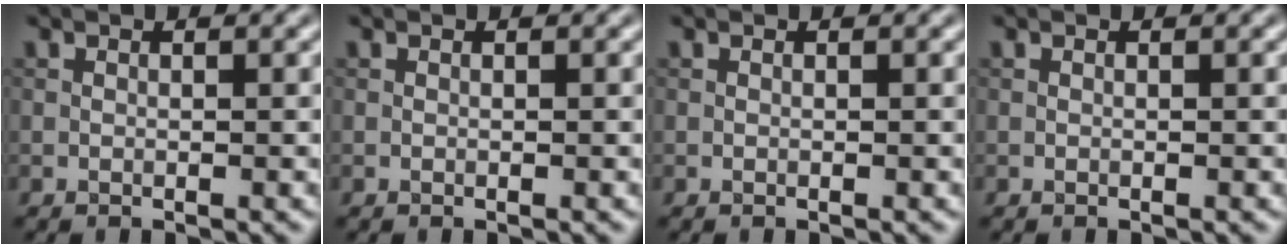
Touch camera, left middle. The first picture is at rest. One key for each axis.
{"total": 0.0}
{"total": 0.0}
{"total": 0.0}